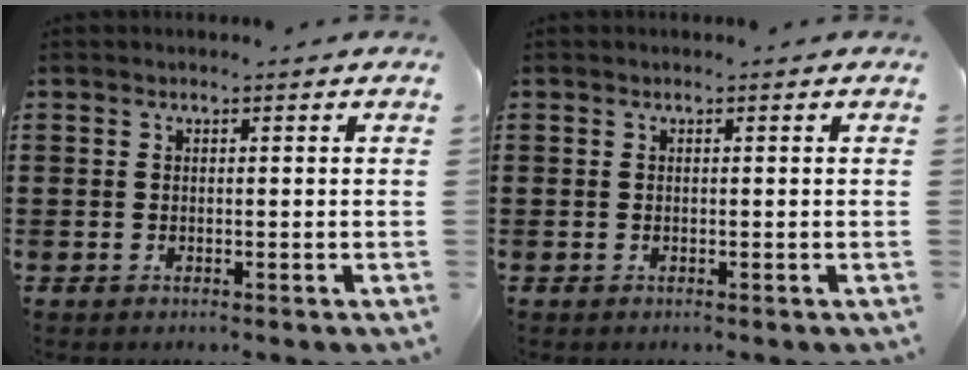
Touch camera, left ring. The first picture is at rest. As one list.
[{"total": 0.0}]